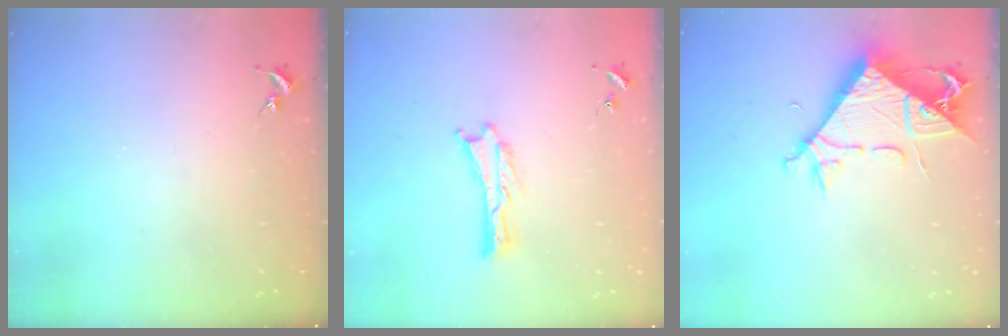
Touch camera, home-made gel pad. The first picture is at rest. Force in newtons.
{"total": 0.0}
{"total": 9.8, "press": 9.7, "slide": 0.9}